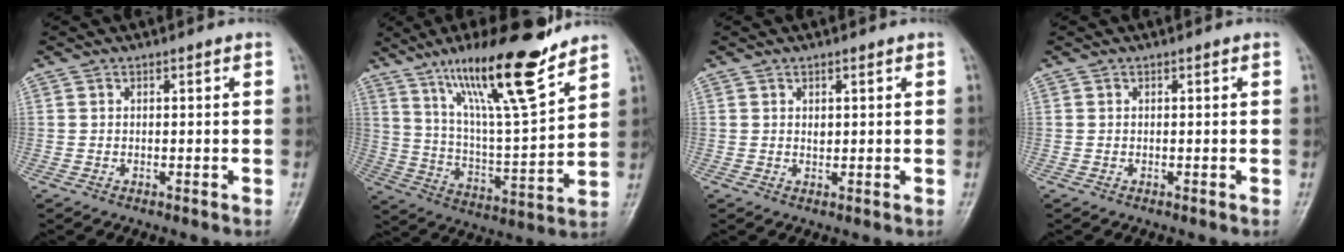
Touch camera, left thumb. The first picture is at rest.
{"total": 20.1, "force": [14.2, 3.1, 13.9], "torque": [-0.211, -0.074, 0.247]}
{"total": 1.2, "force": [0.5, 0.7, 0.8], "torque": [-0.010, -0.004, 0.011]}
{"total": 0.0}